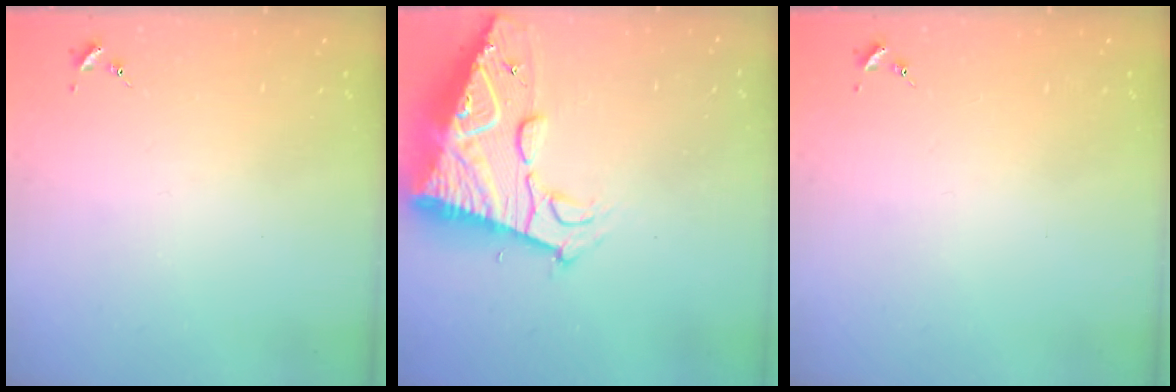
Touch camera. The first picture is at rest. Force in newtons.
{"total": 18.3, "press": 18.2, "slide": 1.7}
{"total": 0.0}